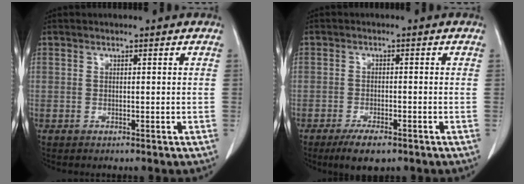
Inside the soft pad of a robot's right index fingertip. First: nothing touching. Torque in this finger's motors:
{"motor_torque": [-0.46, 0.09, -0.09, -0.05]}